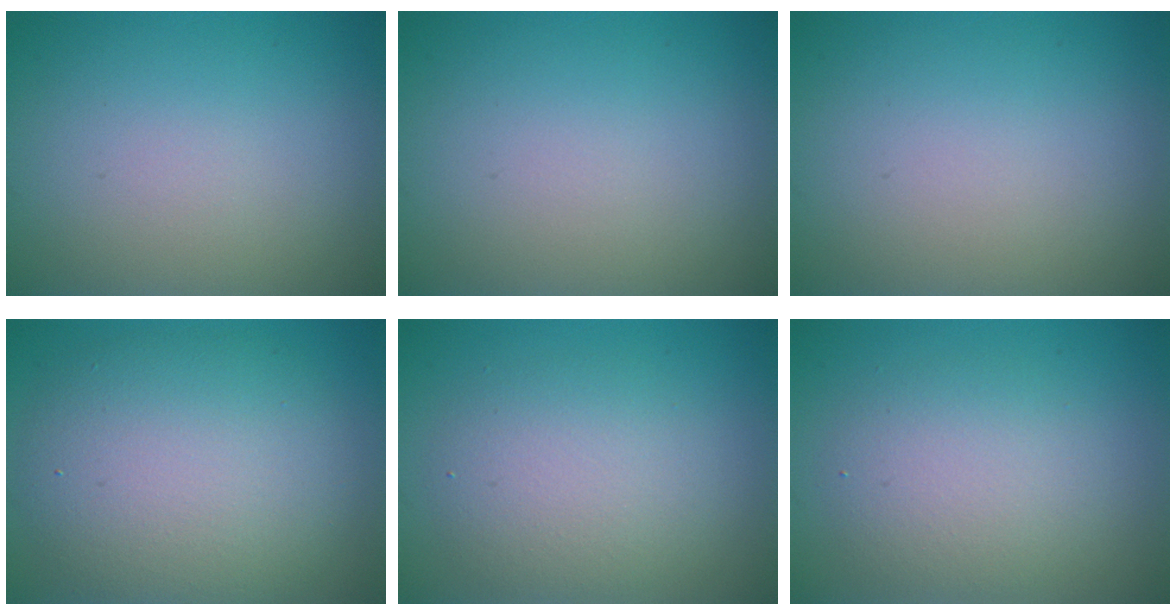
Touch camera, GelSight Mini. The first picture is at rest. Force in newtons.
{"total": 0.0}
{"total": 0.0}
{"total": 8.3, "press": 8.2, "slide": 1.0}
{"total": 4.2, "press": 4.2, "slide": 0.1}
{"total": 3.9, "press": 3.9, "slide": 0.3}